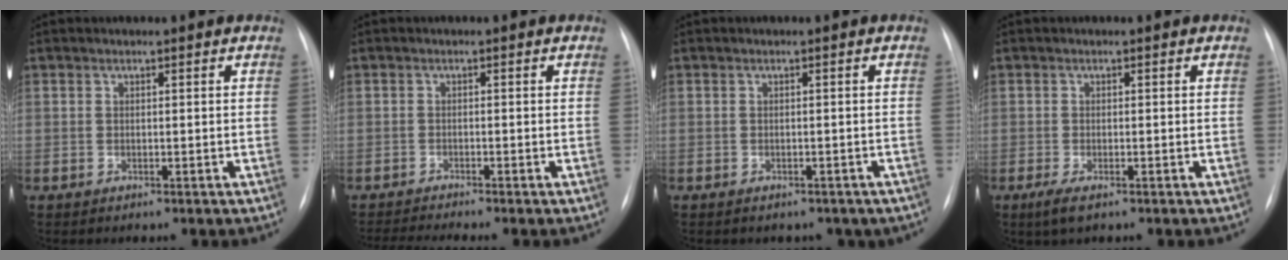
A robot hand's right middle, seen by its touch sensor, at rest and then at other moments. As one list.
[{"total": 4.6, "force": [-4.1, -1.2, 1.7], "torque": [-0.029, -0.013, -0.068]}, {"total": 6.7, "force": [-5.3, 3.4, 2.2], "torque": [-0.023, 0.013, -0.049]}, {"total": 2.5, "force": [-1.4, 0.7, 2.0], "torque": [-0.045, -0.006, -0.023]}]